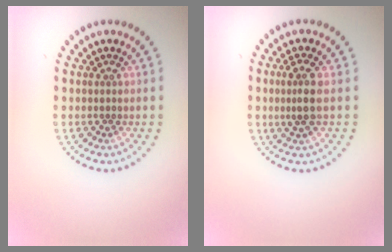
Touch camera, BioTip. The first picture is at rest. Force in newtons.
{"total": 2.5, "press": 2.3, "slide": 1.1}